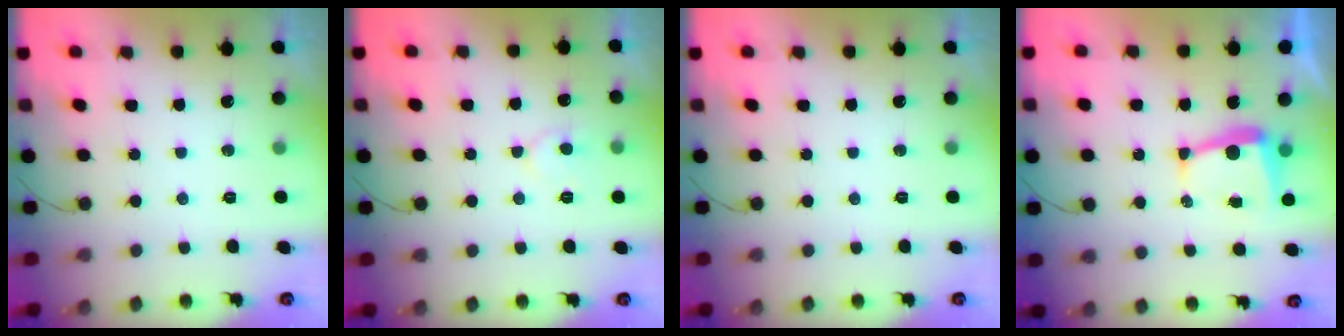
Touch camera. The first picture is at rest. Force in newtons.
{"total": 5.4, "press": 5.4, "slide": 0.3}
{"total": 0.0}
{"total": 5.8, "press": 5.8, "slide": 0.4}